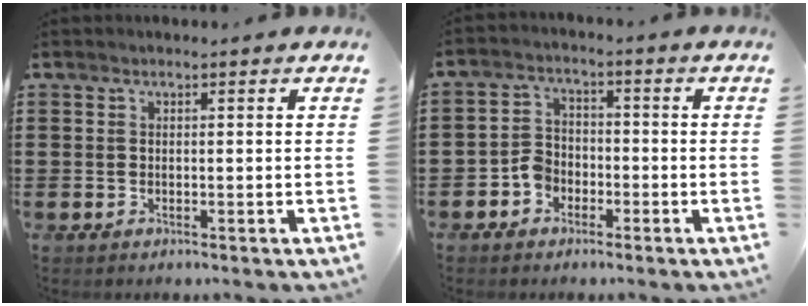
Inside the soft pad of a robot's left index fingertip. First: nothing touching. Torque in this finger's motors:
{"motor_torque": [0.17, 0.16, 0.20, 0.03]}